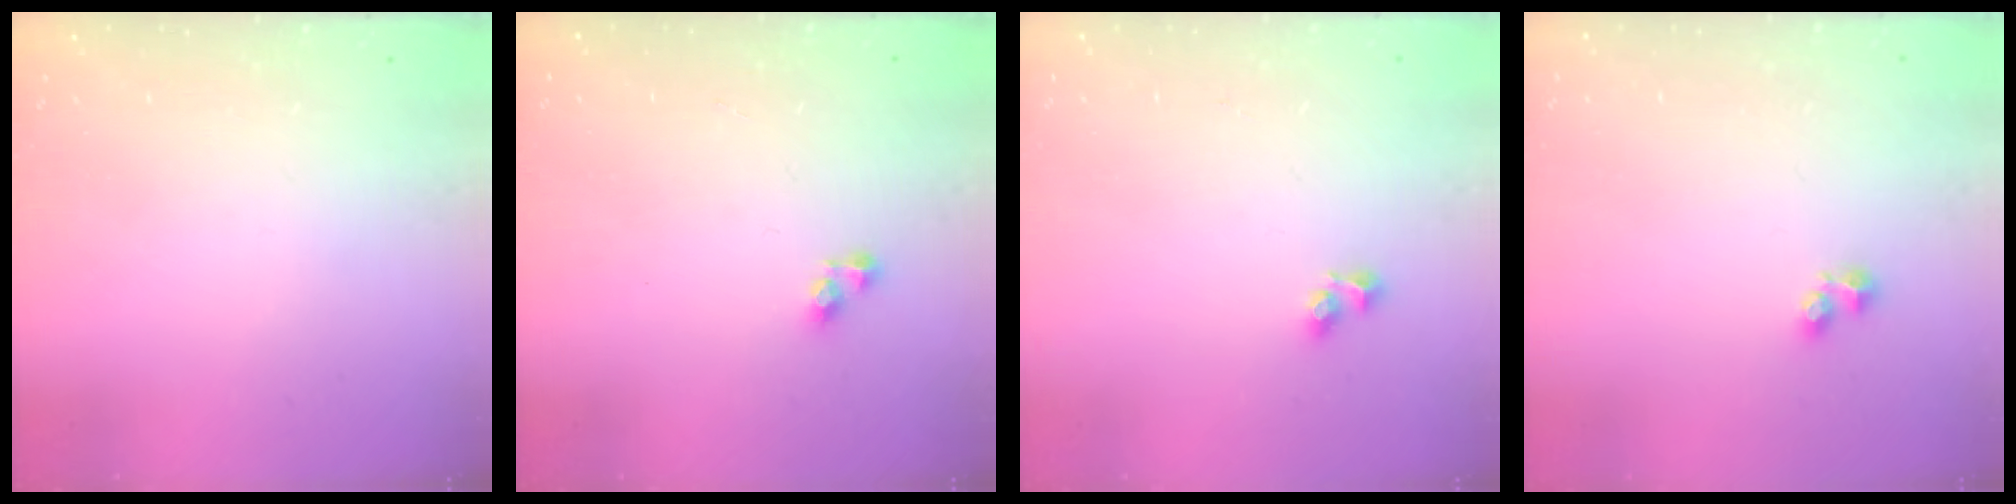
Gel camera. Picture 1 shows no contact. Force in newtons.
{"total": 3.6, "press": 3.6, "slide": 0.5}
{"total": 4.6, "press": 4.3, "slide": 1.8}
{"total": 1.9, "press": 1.8, "slide": 0.5}